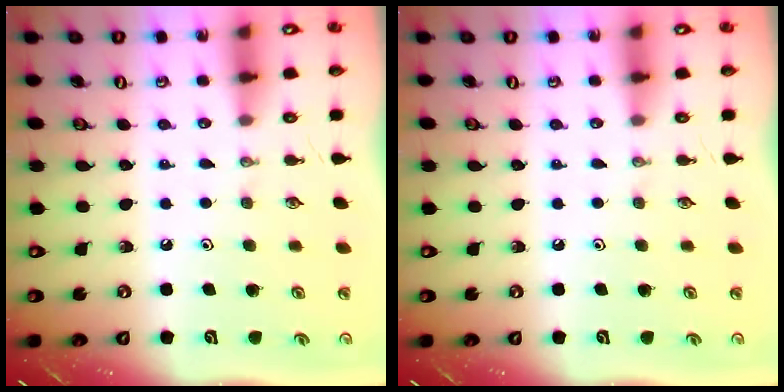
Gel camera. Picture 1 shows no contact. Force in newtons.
{"total": 0.0}